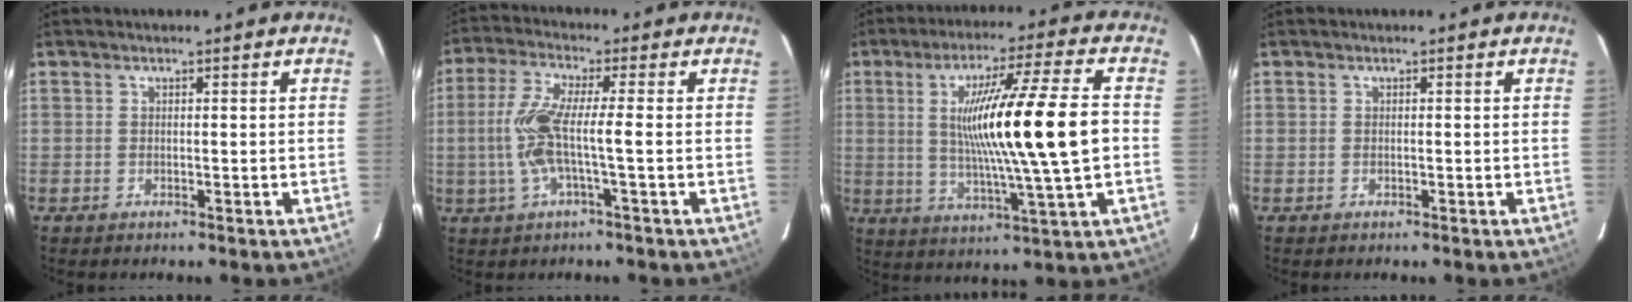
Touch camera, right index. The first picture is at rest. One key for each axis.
{"total": 7.7, "fx": -0.9, "fy": 0.6, "fz": 7.6, "tx": -0.167, "ty": 0.010, "tz": -0.022}
{"total": 17.3, "fx": 0.7, "fy": -0.8, "fz": 17.3, "tx": -0.297, "ty": -0.001, "tz": 0.009}
{"total": 0.0}